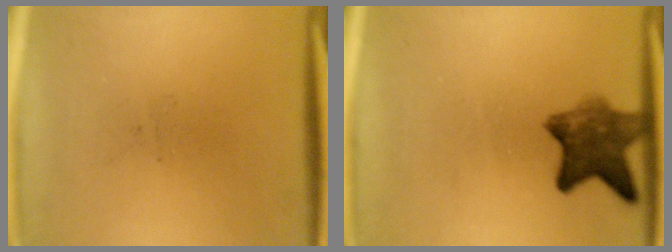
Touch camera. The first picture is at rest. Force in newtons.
{"total": 7.0}